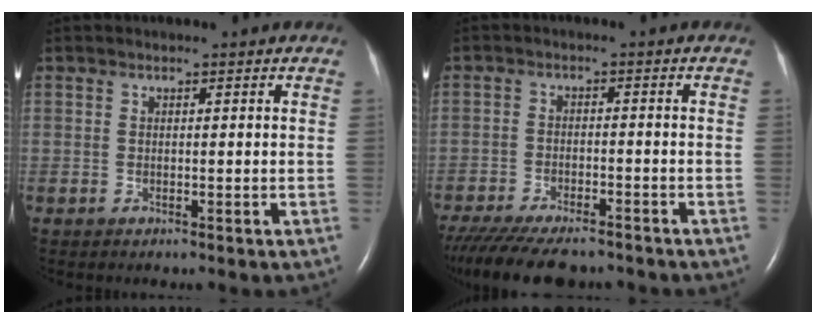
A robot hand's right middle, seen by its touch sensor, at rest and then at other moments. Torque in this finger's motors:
{"motor_torque": [1.08, -1.06, 0.16, 0.08]}